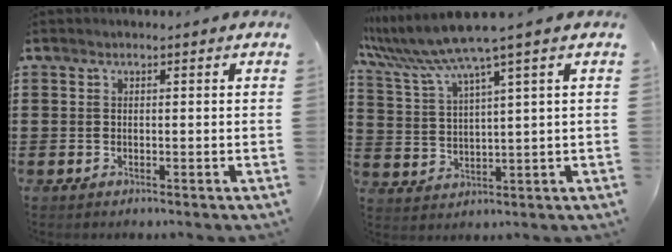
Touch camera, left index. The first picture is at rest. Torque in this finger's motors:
{"motor_torque": [1.29, -0.85, 0.70, 0.21]}